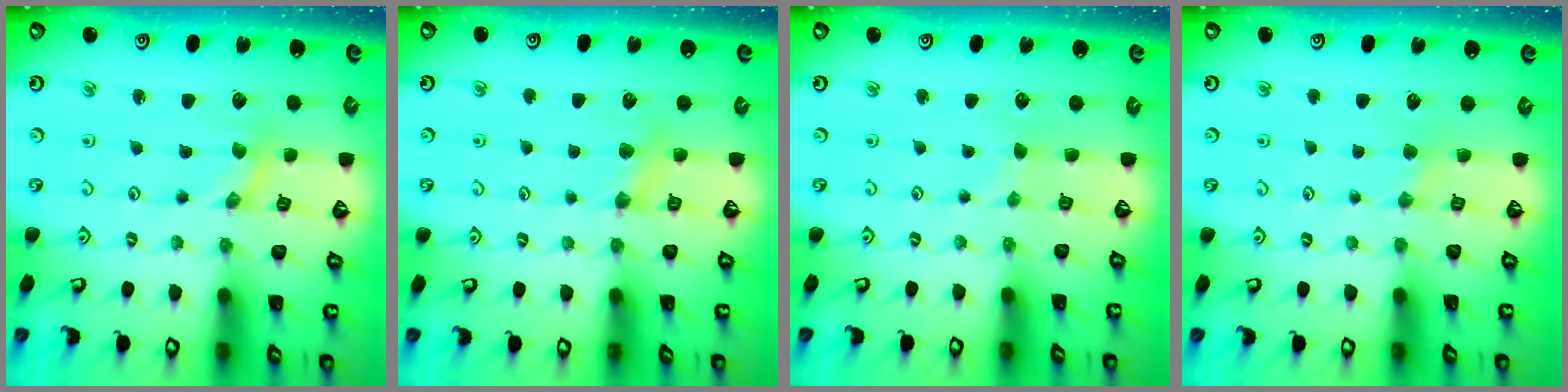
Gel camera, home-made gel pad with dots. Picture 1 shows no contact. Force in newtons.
{"total": 6.1, "press": 6.0, "slide": 0.7}
{"total": 1.2, "press": 1.2, "slide": 0.2}
{"total": 2.2, "press": 2.2, "slide": 0.3}